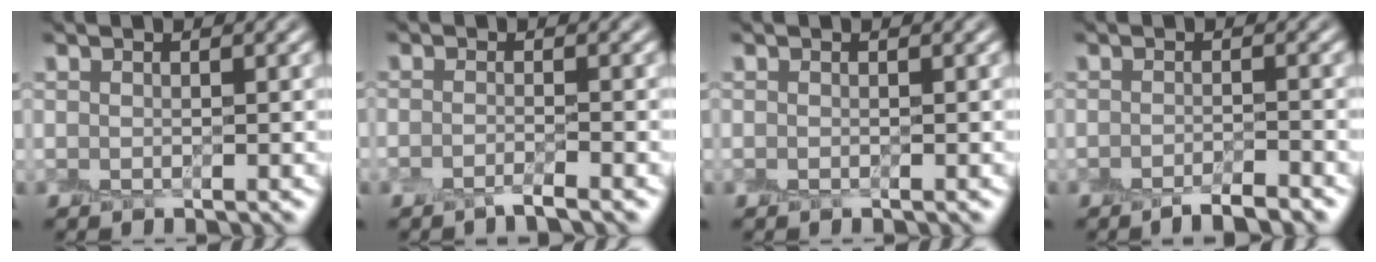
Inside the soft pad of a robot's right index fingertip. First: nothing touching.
{"total": 1.9, "force": [-1.3, 0.4, 1.3], "torque": [-0.012, -0.005, -0.034]}
{"total": 0.0}
{"total": 3.0, "force": [-2.3, 0.7, 1.9], "torque": [-0.021, -0.002, -0.044]}